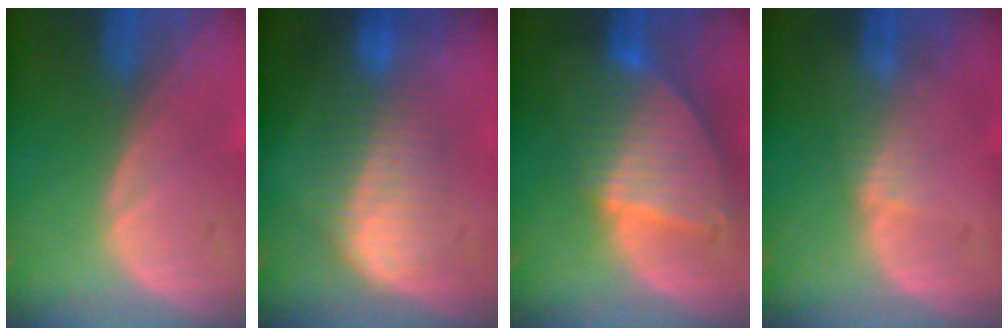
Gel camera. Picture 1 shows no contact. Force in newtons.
{"total": 6.8, "press": 6.5, "slide": 2.3}
{"total": 8.7, "press": 7.5, "slide": 4.4}
{"total": 1.6, "press": 1.6, "slide": 0.3}